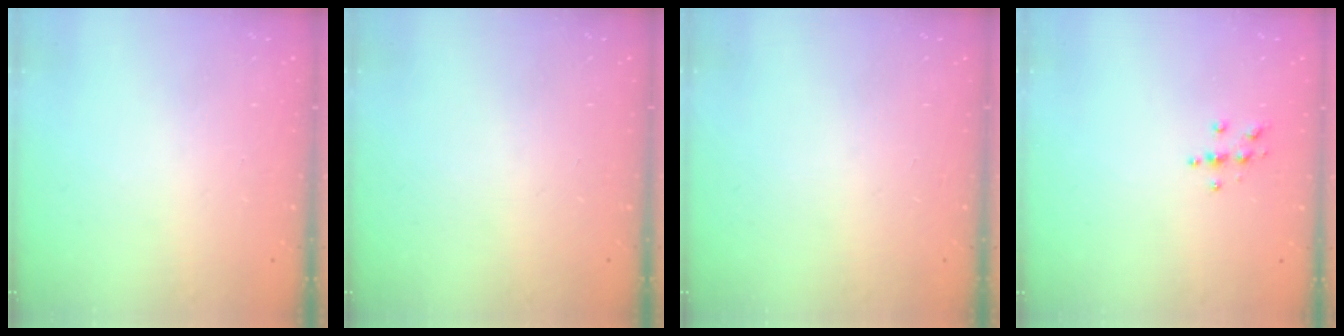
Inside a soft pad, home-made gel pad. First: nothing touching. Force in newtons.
{"total": 0.0}
{"total": 0.0}
{"total": 3.6, "press": 3.6, "slide": 0.4}